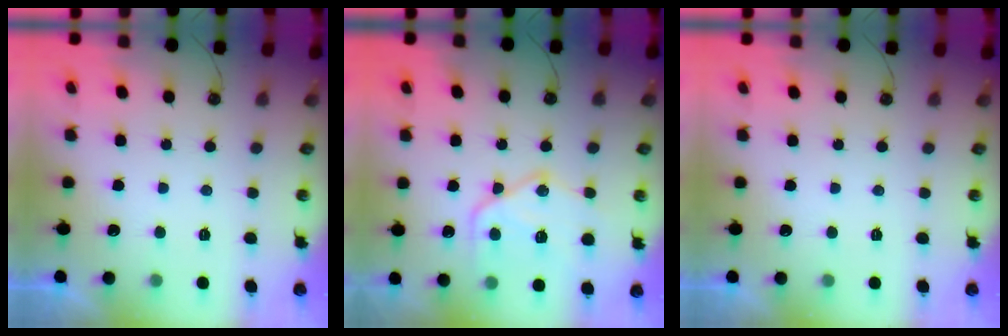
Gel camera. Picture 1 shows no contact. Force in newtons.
{"total": 16.8, "press": 16.7, "slide": 1.8}
{"total": 0.0}